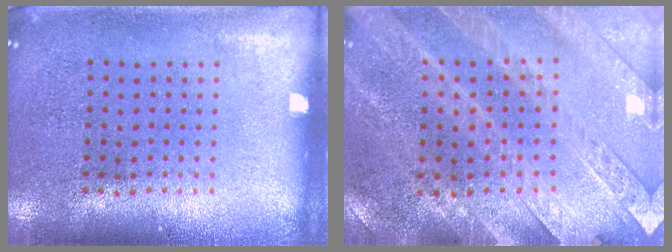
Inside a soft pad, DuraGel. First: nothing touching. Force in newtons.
{"total": 2.9, "press": 2.7, "slide": 1.1}